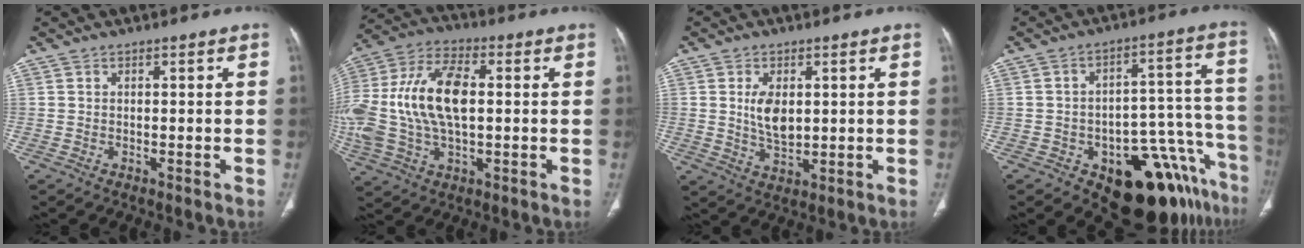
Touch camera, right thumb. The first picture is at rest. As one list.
[{"total": 22.3, "force": [1.0, 12.2, 18.6], "torque": [-0.422, 0.015, 0.017]}, {"total": 6.5, "force": [1.1, 3.8, 5.1], "torque": [-0.083, -0.010, 0.027]}, {"total": 19.1, "force": [-11.8, 8.0, 12.7], "torque": [-0.070, 0.103, -0.158]}]